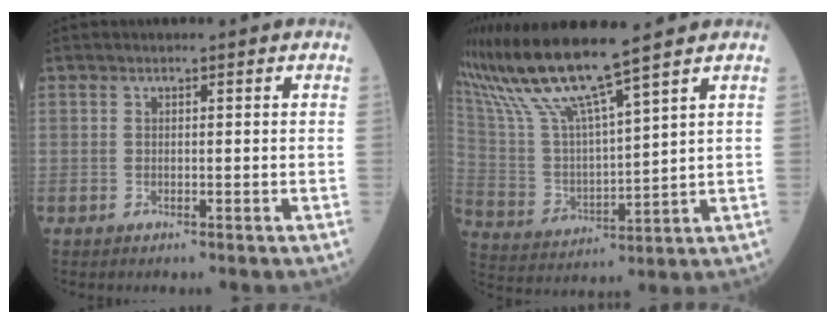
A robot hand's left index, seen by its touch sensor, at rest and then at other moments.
{"total": 13.6, "force": [10.9, -0.7, 8.1], "torque": [-0.172, 0.003, 0.219]}